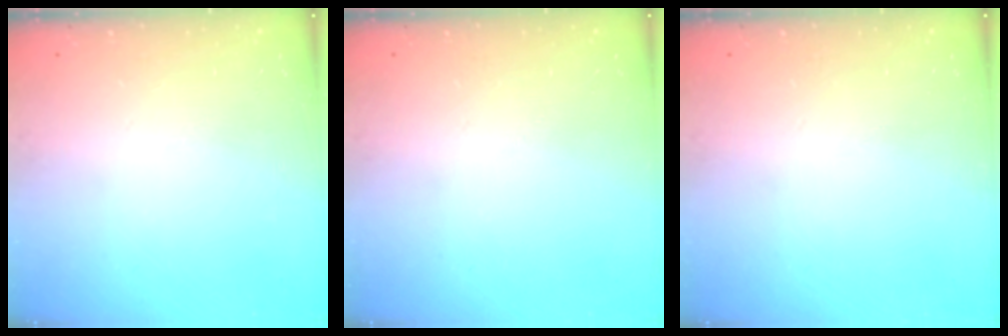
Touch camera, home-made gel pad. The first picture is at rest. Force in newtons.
{"total": 0.0}
{"total": 0.0}